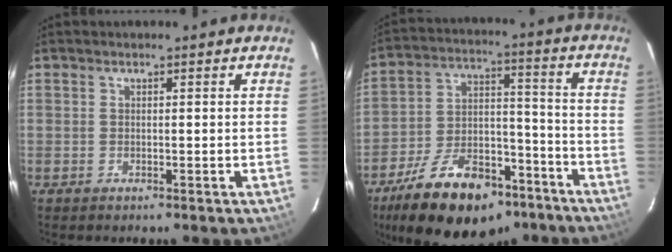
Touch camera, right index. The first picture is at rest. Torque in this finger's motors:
{"motor_torque": [0.90, -1.23, 0.01, -0.18]}